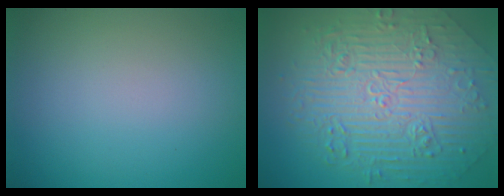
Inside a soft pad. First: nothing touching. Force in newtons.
{"total": 10.9, "press": 7.3, "slide": 8.1}